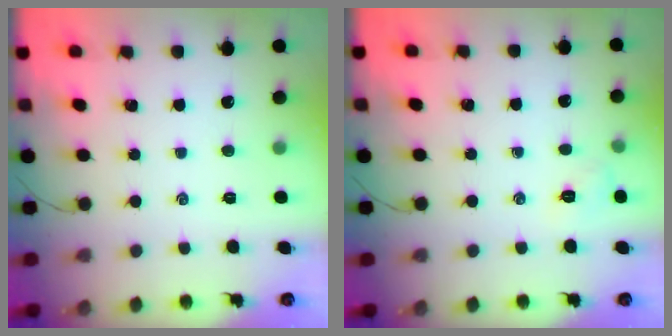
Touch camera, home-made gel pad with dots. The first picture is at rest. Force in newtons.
{"total": 5.6, "press": 5.4, "slide": 1.5}